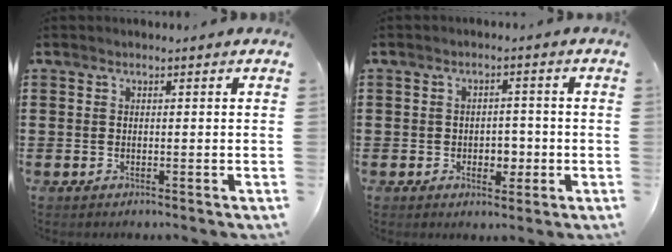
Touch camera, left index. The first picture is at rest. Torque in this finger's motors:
{"motor_torque": [0.06, 0.05, 0.10, 0.05]}